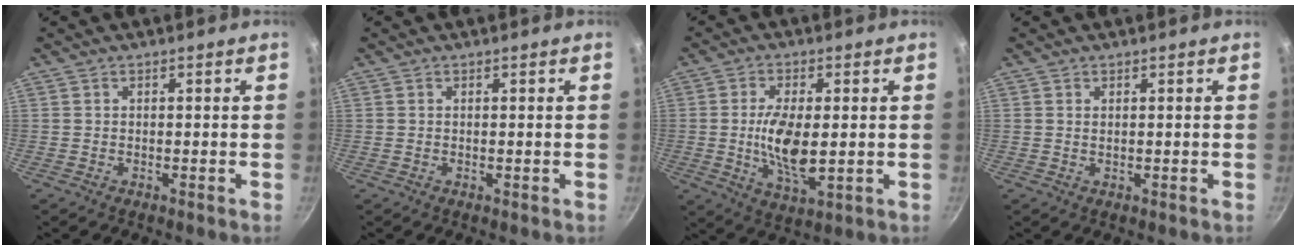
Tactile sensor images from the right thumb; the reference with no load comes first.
{"total": 0.0}
{"total": 10.4, "force": [-0.1, 4.6, 9.4], "torque": [-0.177, -0.010, 0.003]}
{"total": 0.8, "force": [0.3, 0.4, 0.6], "torque": [-0.010, -0.001, 0.006]}